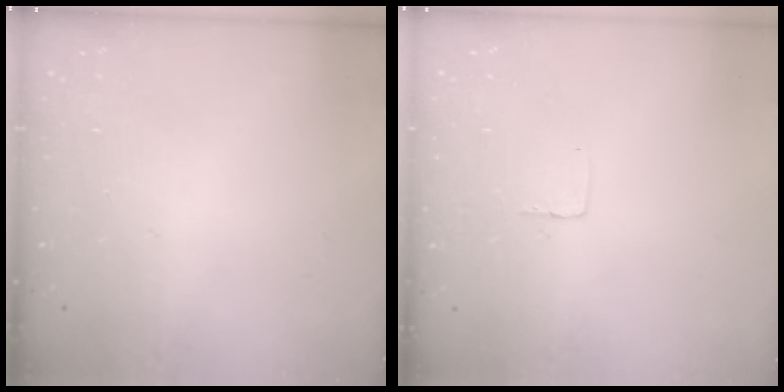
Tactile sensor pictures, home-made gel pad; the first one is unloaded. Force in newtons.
{"total": 2.5, "press": 2.5, "slide": 0.1}